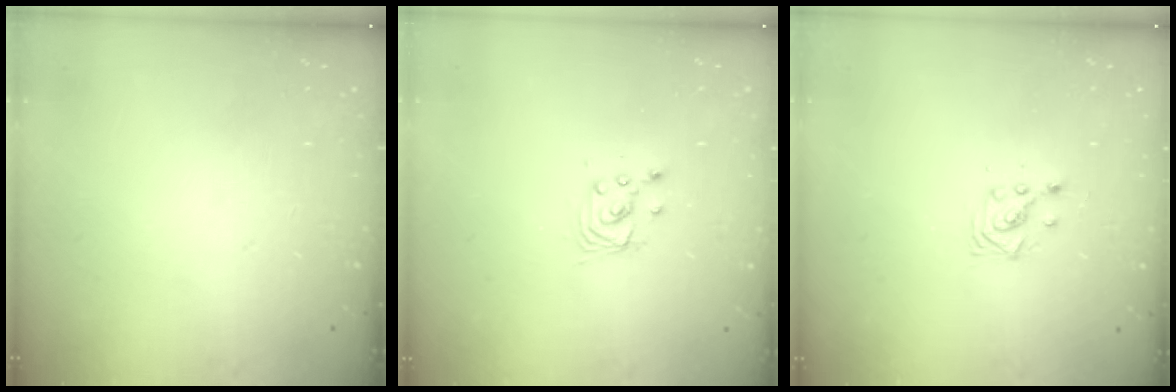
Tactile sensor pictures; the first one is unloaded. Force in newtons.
{"total": 2.7, "press": 2.7, "slide": 0.2}
{"total": 3.3, "press": 3.3, "slide": 0.4}